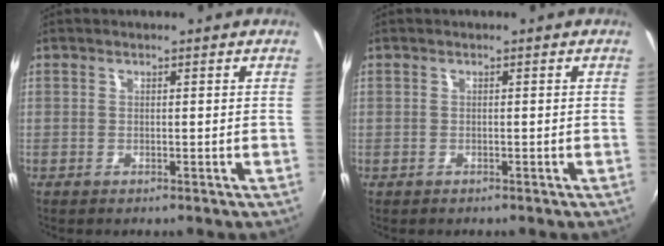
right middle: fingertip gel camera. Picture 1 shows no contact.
{"total": 0.0}